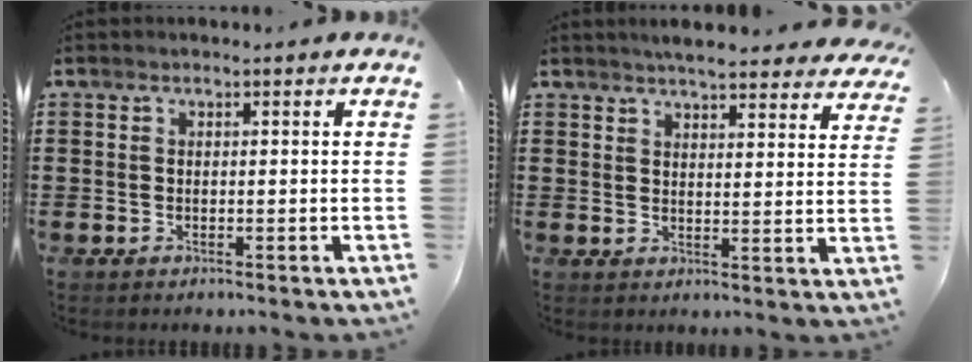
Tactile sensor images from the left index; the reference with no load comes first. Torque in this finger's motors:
{"motor_torque": [2.00, 0.14, 0.19, -0.01]}